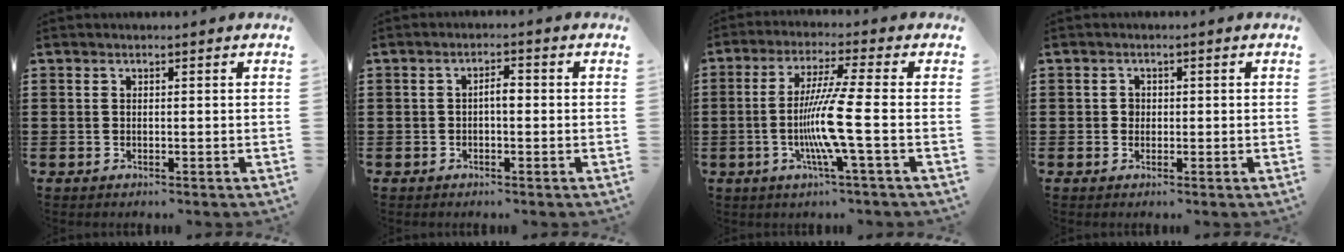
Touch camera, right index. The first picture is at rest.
{"total": 2.3, "force": [-0.3, 0.7, 2.1], "torque": [-0.040, 0.004, -0.007]}
{"total": 9.1, "force": [-1.9, -0.7, 8.9], "torque": [-0.175, -0.020, -0.044]}
{"total": 1.3, "force": [0.1, 1.1, 0.6], "torque": [-0.013, 0.007, 0.000]}